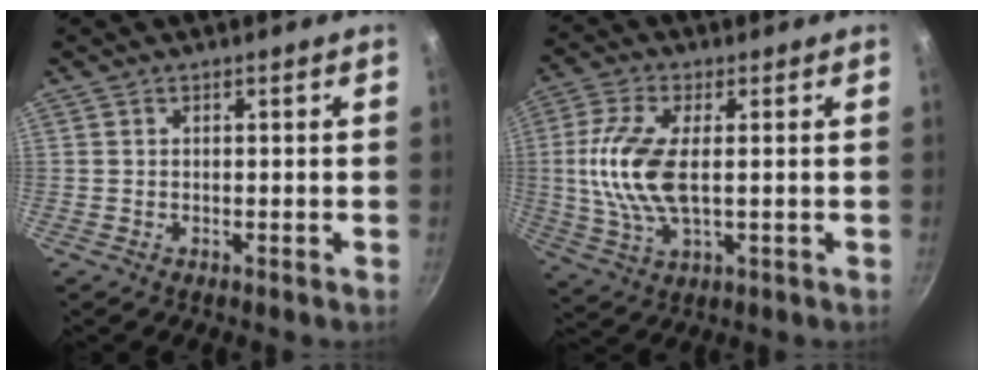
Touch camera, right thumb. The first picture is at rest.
{"total": 12.3, "force": [0.6, 5.6, 10.9], "torque": [-0.232, 0.000, 0.009]}